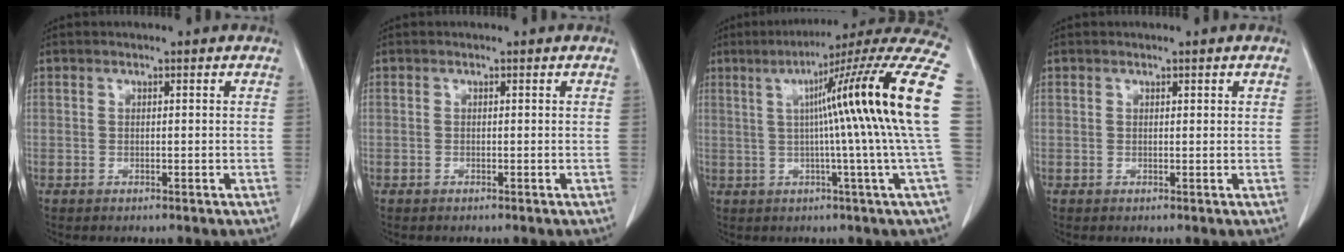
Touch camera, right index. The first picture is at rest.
{"total": 0.0}
{"total": 20.5, "force": [2.3, -2.7, 20.2], "torque": [-0.226, 0.023, 0.017]}
{"total": 0.6, "force": [0.3, 0.2, 0.4], "torque": [-0.006, -0.001, 0.005]}